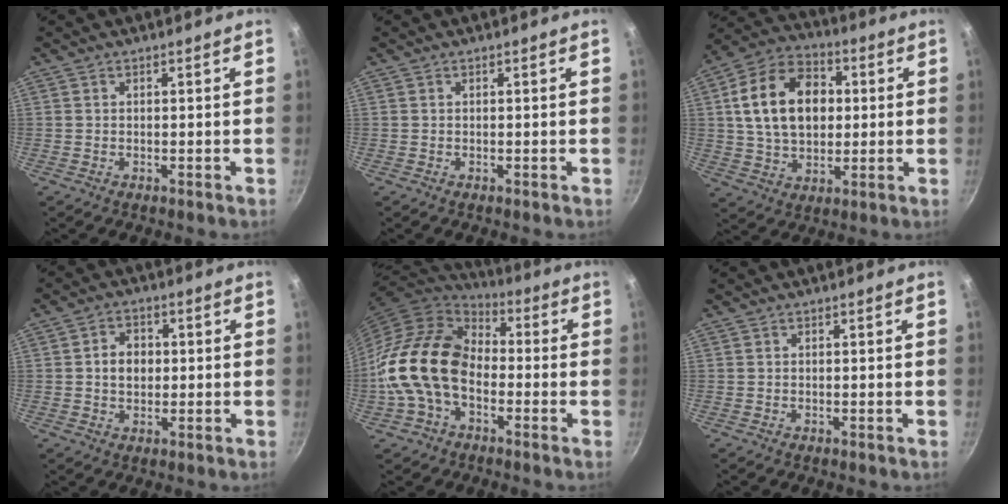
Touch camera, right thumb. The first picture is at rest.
{"total": 0.0}
{"total": 17.9, "force": [2.7, 12.6, 12.4], "torque": [-0.188, 0.015, 0.038]}
{"total": 5.3, "force": [0.3, 4.2, 3.3], "torque": [-0.031, 0.007, 0.002]}
{"total": 17.2, "force": [-3.0, 12.0, 11.9], "torque": [-0.188, 0.040, -0.073]}
{"total": 0.0}